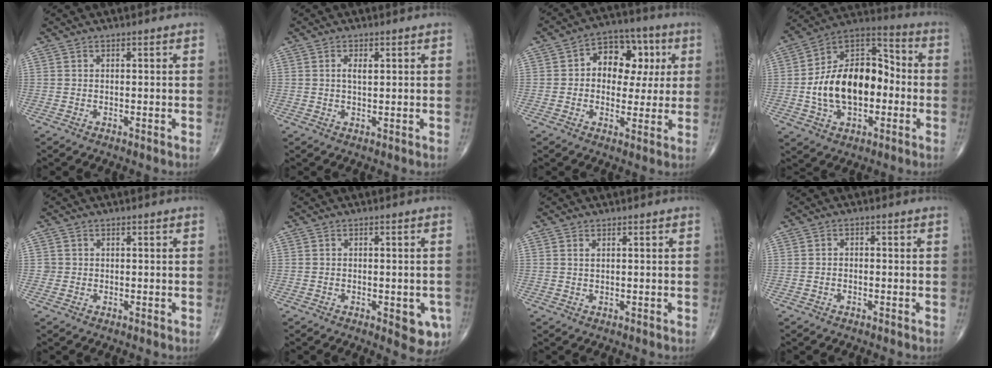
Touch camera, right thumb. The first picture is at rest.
{"total": 2.2, "force": [0.6, 1.0, 1.9], "torque": [-0.031, -0.001, 0.010]}
{"total": 12.4, "force": [2.3, 8.8, 8.5], "torque": [-0.065, 0.018, 0.026]}
{"total": 20.0, "force": [-2.0, 12.4, 15.6], "torque": [-0.239, 0.038, -0.037]}
{"total": 1.0, "force": [-0.1, 1.0, 0.0], "torque": [0.007, 0.005, -0.004]}
{"total": 6.2, "force": [-2.1, 2.7, 5.2], "torque": [-0.045, -0.002, -0.020]}
{"total": 0.7, "force": [0.3, 0.2, 0.5], "torque": [-0.009, 0.003, 0.007]}
{"total": 1.0, "force": [-0.4, 0.7, 0.6], "torque": [-0.008, 0.005, -0.008]}